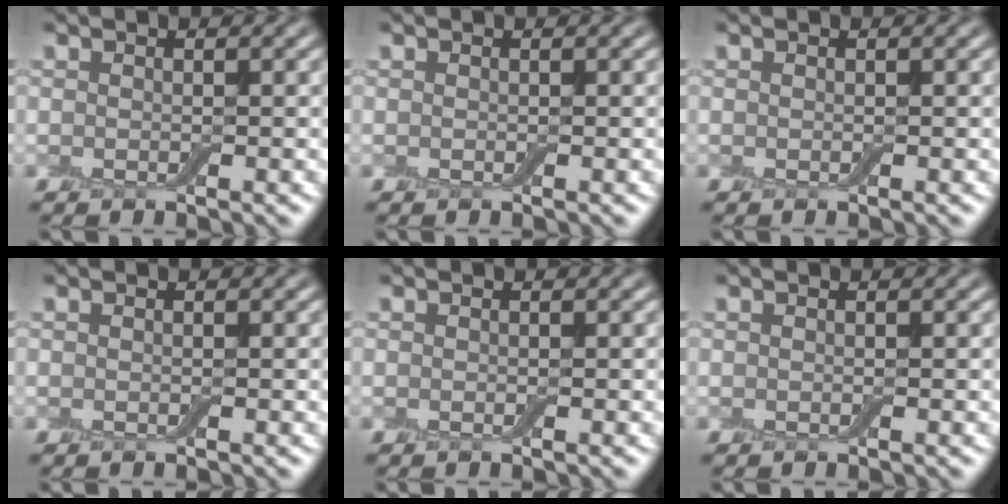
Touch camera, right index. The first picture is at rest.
{"total": 0.0}
{"total": 0.0}
{"total": 0.0}
{"total": 0.0}
{"total": 0.0}